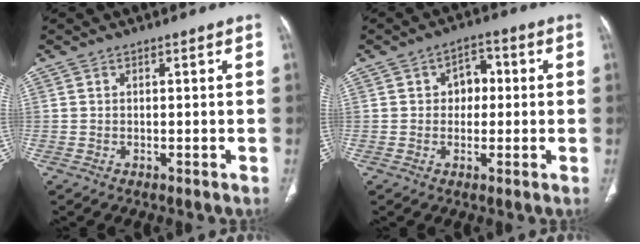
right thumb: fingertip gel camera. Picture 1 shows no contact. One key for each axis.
{"total": 5.1, "fx": 0.4, "fy": 3.9, "fz": 3.4, "tx": -0.024, "ty": 0.014, "tz": 0.000}